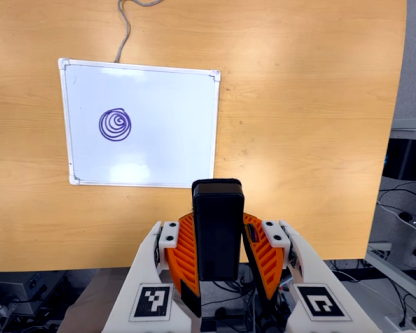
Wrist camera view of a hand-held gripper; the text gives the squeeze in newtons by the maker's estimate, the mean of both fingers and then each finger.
{"total": 6.1, "left": 5.2, "right": 7.0}